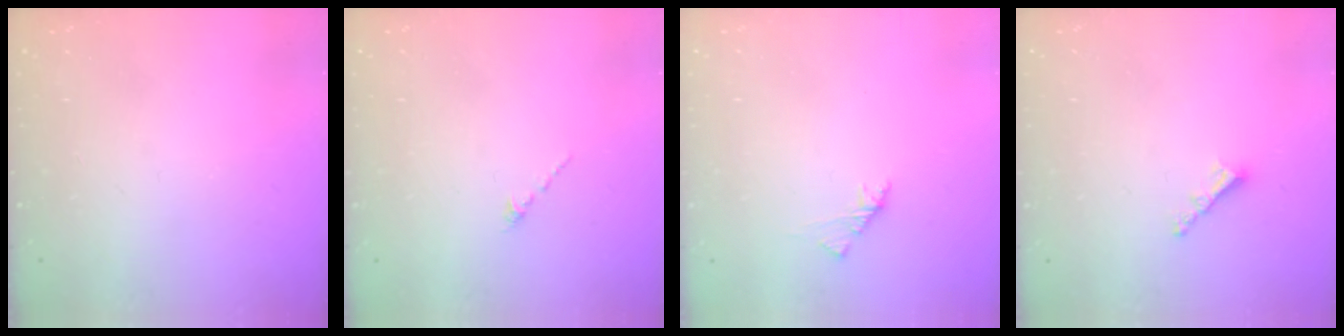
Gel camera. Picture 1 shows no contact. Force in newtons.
{"total": 0.0}
{"total": 1.7, "press": 1.6, "slide": 0.5}
{"total": 3.1, "press": 3.1, "slide": 0.3}